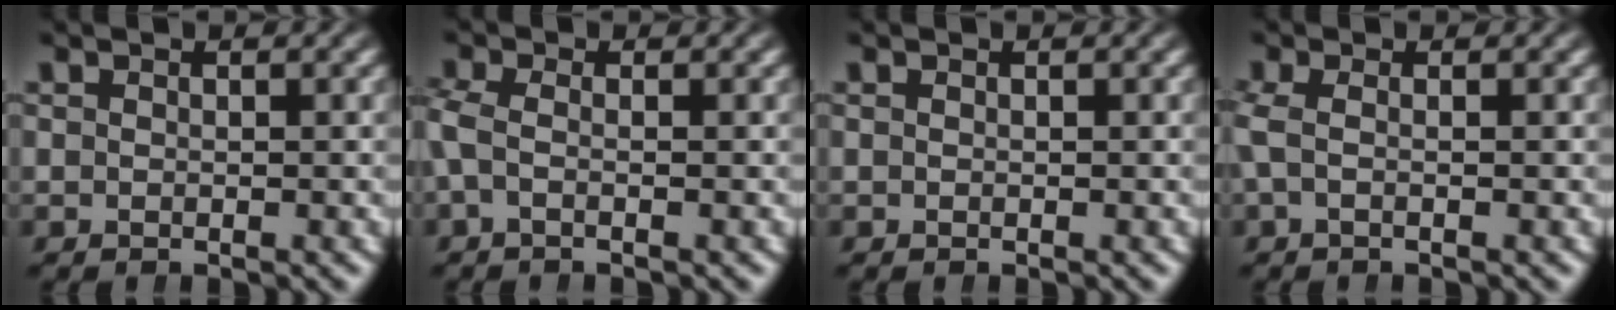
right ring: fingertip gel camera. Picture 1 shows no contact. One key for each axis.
{"total": 2.0, "fx": -0.2, "fy": 1.1, "fz": 1.7, "tx": -0.044, "ty": -0.002, "tz": -0.004}
{"total": 0.0}
{"total": 1.3, "fx": -0.1, "fy": 0.2, "fz": 1.3, "tx": -0.034, "ty": -0.003, "tz": 0.002}